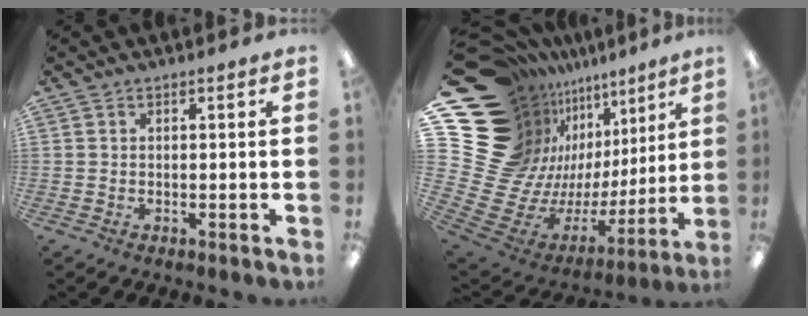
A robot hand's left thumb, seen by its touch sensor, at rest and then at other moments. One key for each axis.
{"total": 20.9, "fx": 7.4, "fy": 15.8, "fz": 11.4, "tx": -0.208, "ty": -0.126, "tz": 0.198}